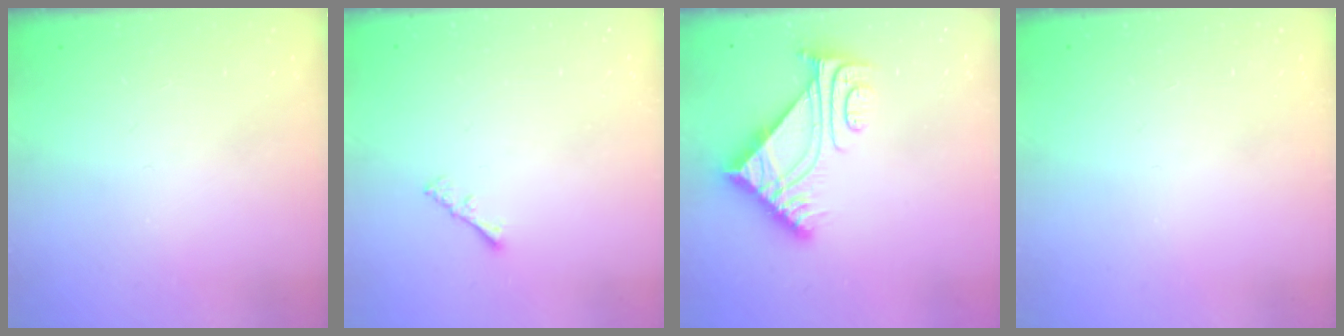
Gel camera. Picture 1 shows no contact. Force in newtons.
{"total": 1.3, "press": 1.3, "slide": 0.4}
{"total": 7.3, "press": 7.2, "slide": 0.7}
{"total": 0.0}